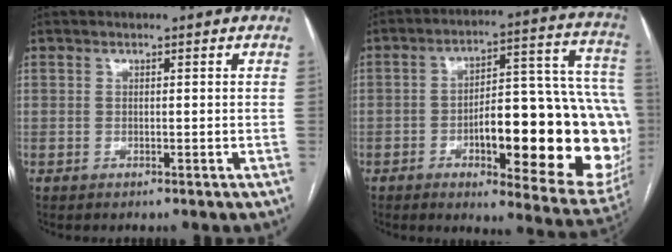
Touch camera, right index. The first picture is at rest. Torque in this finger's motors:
{"motor_torque": [1.57, -0.56, 0.75, 0.21]}